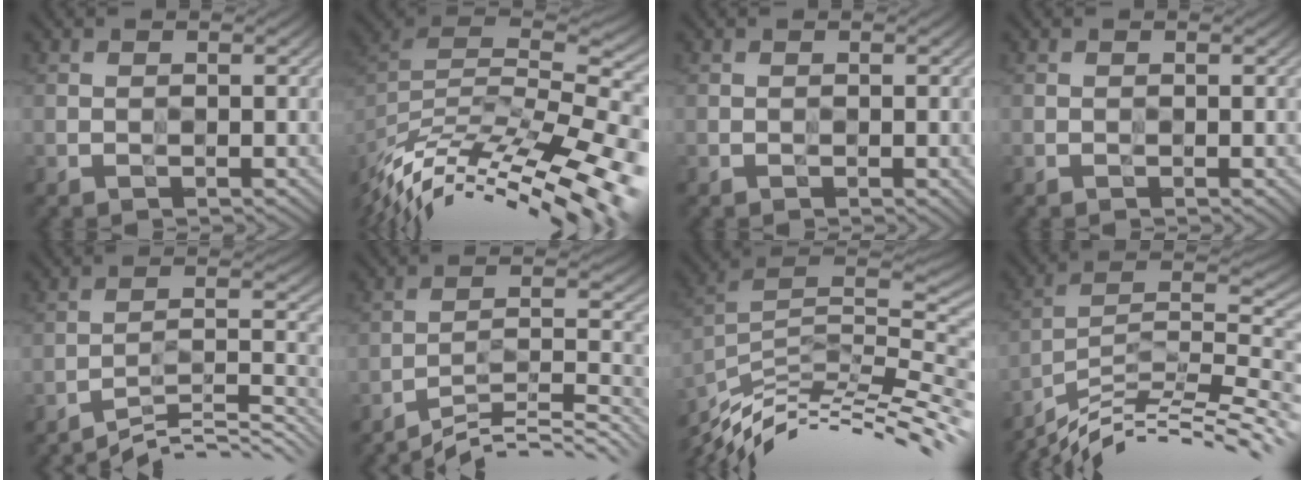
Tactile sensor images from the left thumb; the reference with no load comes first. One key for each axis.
{"total": 13.4, "fx": -9.0, "fy": 4.7, "fz": 8.7, "tx": -0.161, "ty": 0.019, "tz": -0.150}
{"total": 1.5, "fx": -0.5, "fy": 0.7, "fz": 1.2, "tx": -0.009, "ty": -0.002, "tz": -0.003}
{"total": 0.0}
{"total": 8.6, "fx": -7.7, "fy": 1.0, "fz": 3.7, "tx": -0.047, "ty": 0.007, "tz": -0.133}
{"total": 10.6, "fx": -9.2, "fy": 1.6, "fz": 5.0, "tx": -0.074, "ty": 0.004, "tz": -0.154}
{"total": 11.5, "fx": -5.7, "fy": 3.5, "fz": 9.4, "tx": -0.175, "ty": 0.011, "tz": -0.102}
{"total": 12.6, "fx": -8.7, "fy": 3.0, "fz": 8.6, "tx": -0.145, "ty": 0.007, "tz": -0.149}